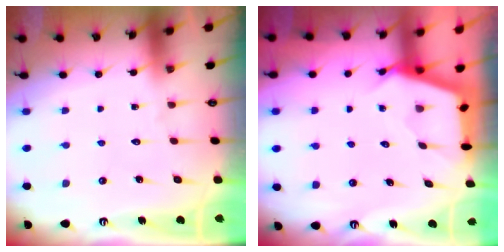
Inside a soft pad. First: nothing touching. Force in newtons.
{"total": 2.6, "press": 2.6, "slide": 0.3}